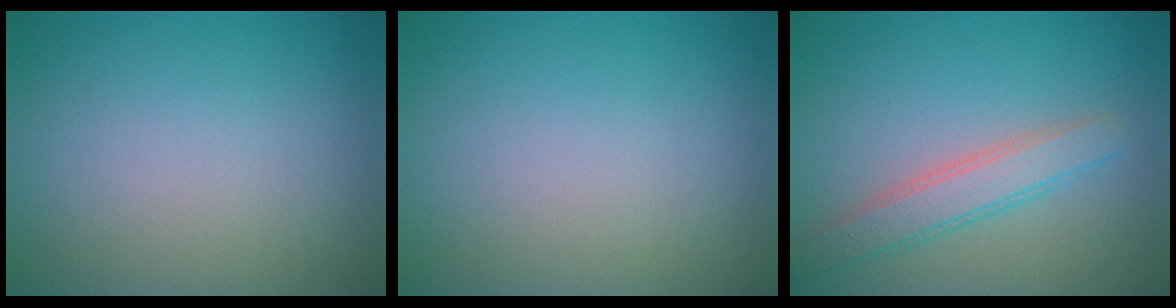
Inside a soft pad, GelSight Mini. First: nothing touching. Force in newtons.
{"total": 0.0}
{"total": 3.3, "press": 3.3, "slide": 0.2}